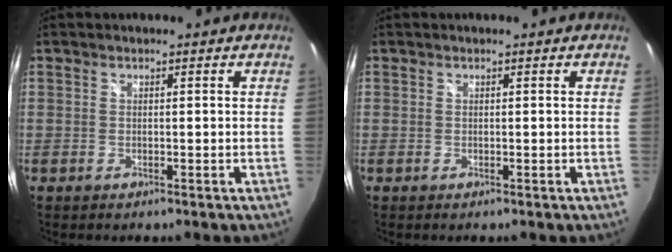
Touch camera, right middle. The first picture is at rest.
{"total": 0.0}